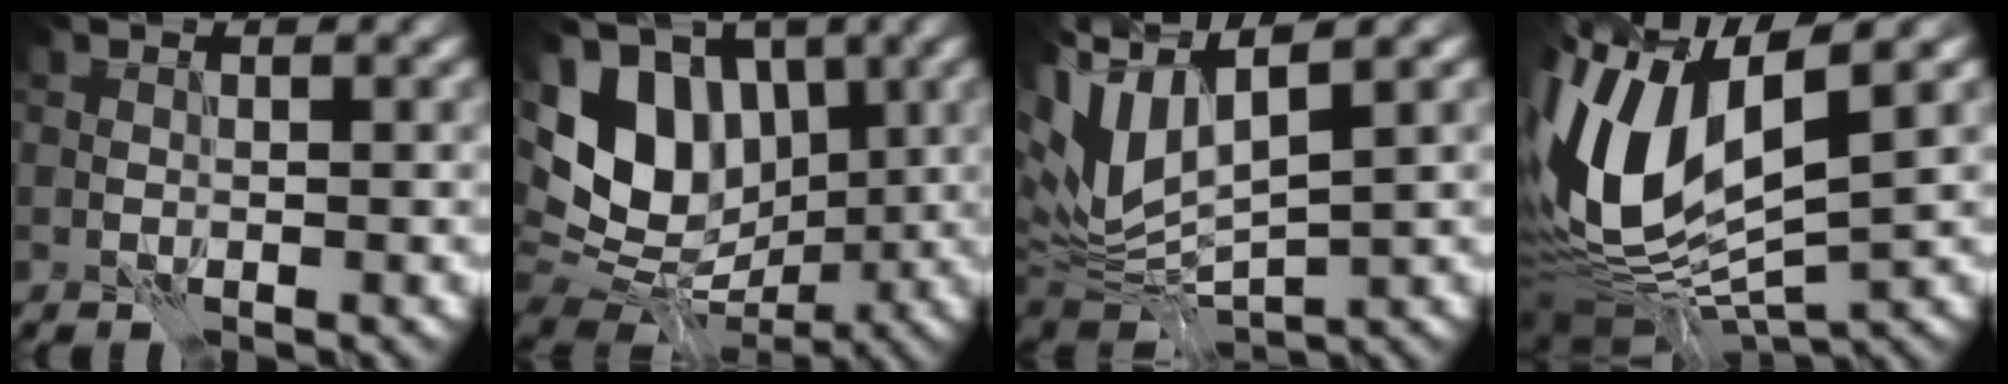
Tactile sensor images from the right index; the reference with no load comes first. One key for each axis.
{"total": 9.0, "fx": 1.2, "fy": 6.5, "fz": 6.1, "tx": -0.100, "ty": -0.006, "tz": 0.011}
{"total": 10.2, "fx": 2.9, "fy": 4.6, "fz": 8.6, "tx": -0.205, "ty": -0.001, "tz": 0.057}
{"total": 13.3, "fx": 0.2, "fy": 6.1, "fz": 11.9, "tx": -0.250, "ty": -0.010, "tz": -0.002}